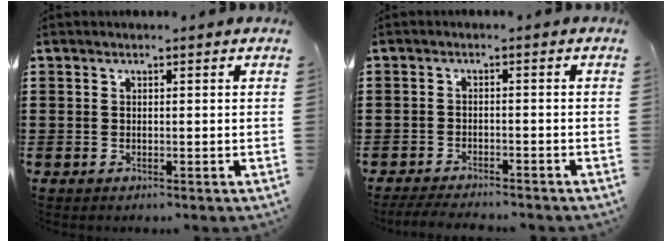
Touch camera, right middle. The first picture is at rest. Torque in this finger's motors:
{"motor_torque": [0.19, 0.05, 0.01, 0.06]}